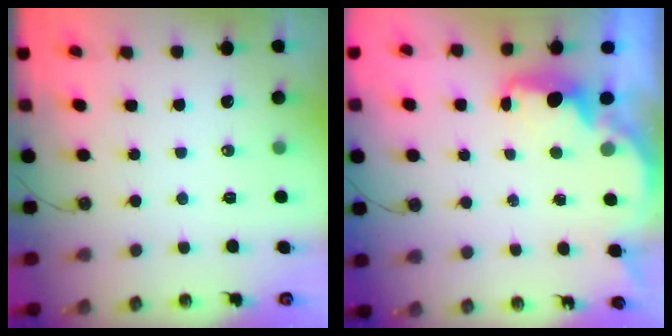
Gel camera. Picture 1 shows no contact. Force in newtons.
{"total": 2.4, "press": 2.3, "slide": 0.8}